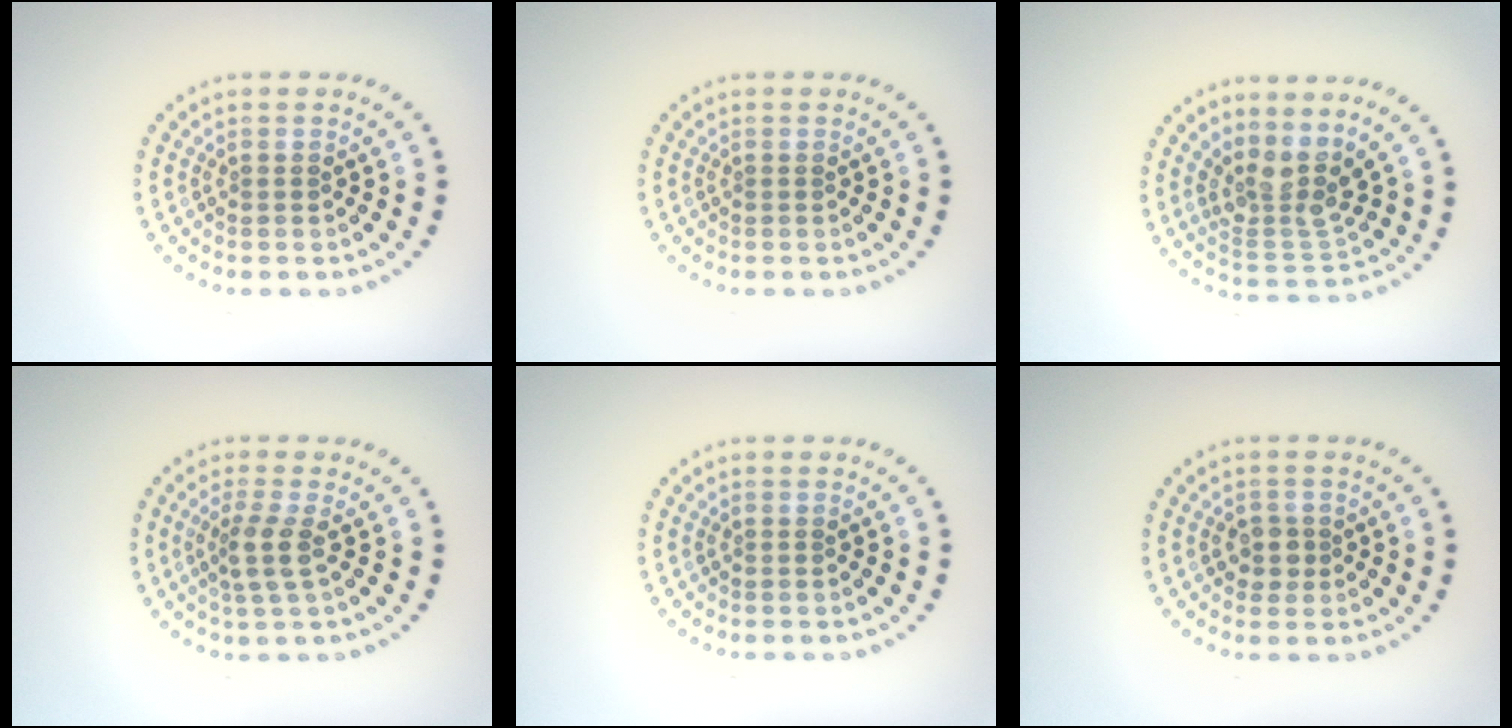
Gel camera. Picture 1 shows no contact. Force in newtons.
{"total": 0.0}
{"total": 3.7, "press": 2.8, "slide": 2.4}
{"total": 2.5, "press": 2.0, "slide": 1.5}
{"total": 0.0}
{"total": 1.8, "press": 1.6, "slide": 0.8}